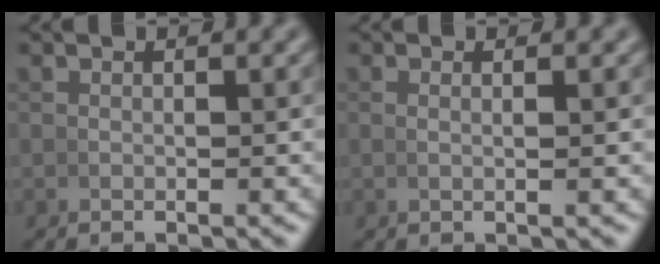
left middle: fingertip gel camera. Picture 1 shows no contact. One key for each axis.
{"total": 0.8, "fx": 0.3, "fy": -0.3, "fz": 0.6, "tx": -0.013, "ty": -0.002, "tz": 0.007}